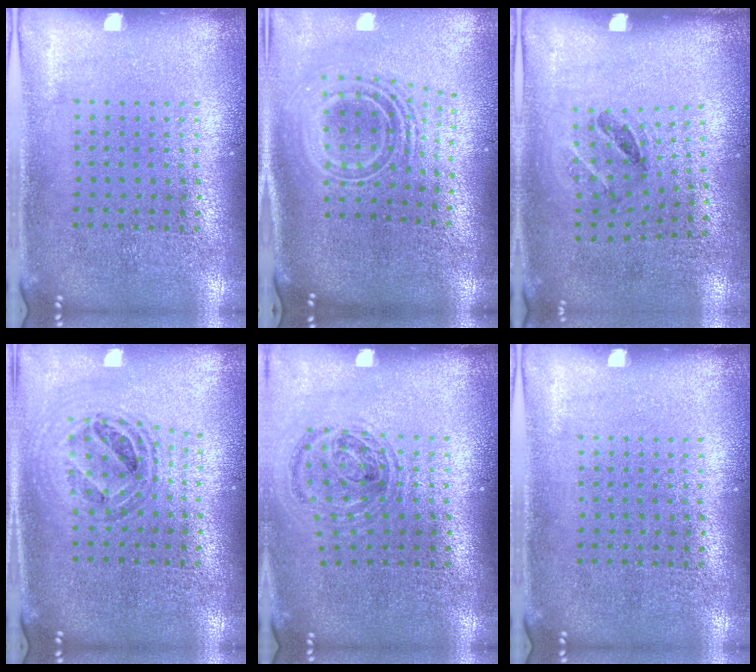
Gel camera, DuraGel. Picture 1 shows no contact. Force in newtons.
{"total": 2.5, "press": 1.7, "slide": 1.8}
{"total": 1.2, "press": 0.8, "slide": 0.9}
{"total": 0.9, "press": 0.9, "slide": 0.0}
{"total": 0.9, "press": 0.9, "slide": 0.2}
{"total": 0.0}